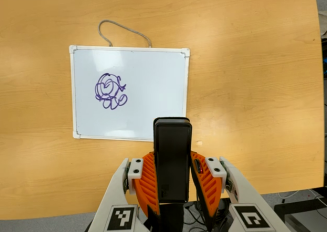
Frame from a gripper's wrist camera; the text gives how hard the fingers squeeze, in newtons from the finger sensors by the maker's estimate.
{"total": 3.7, "left": 2.1, "right": 5.3}